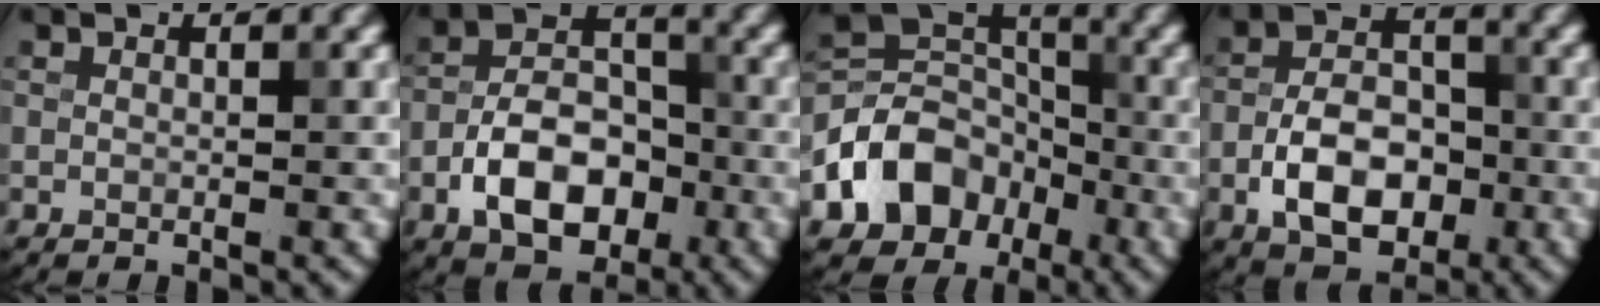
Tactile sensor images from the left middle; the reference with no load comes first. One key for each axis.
{"total": 7.3, "fx": -2.8, "fy": 4.5, "fz": 5.0, "tx": -0.079, "ty": 0.005, "tz": -0.054}
{"total": 7.8, "fx": -3.3, "fy": 6.2, "fz": 3.6, "tx": -0.055, "ty": 0.000, "tz": -0.068}
{"total": 6.7, "fx": -2.3, "fy": 4.1, "fz": 4.8, "tx": -0.078, "ty": 0.004, "tz": -0.044}